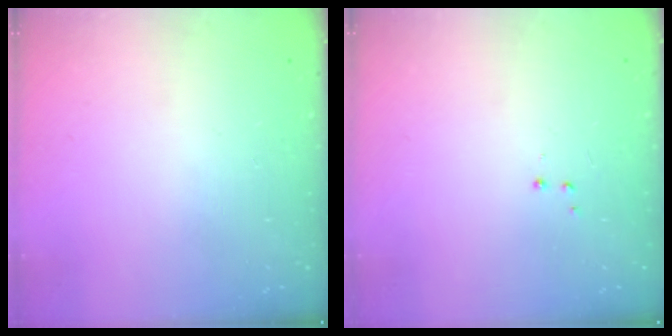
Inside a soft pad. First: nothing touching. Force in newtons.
{"total": 2.9, "press": 2.8, "slide": 0.7}